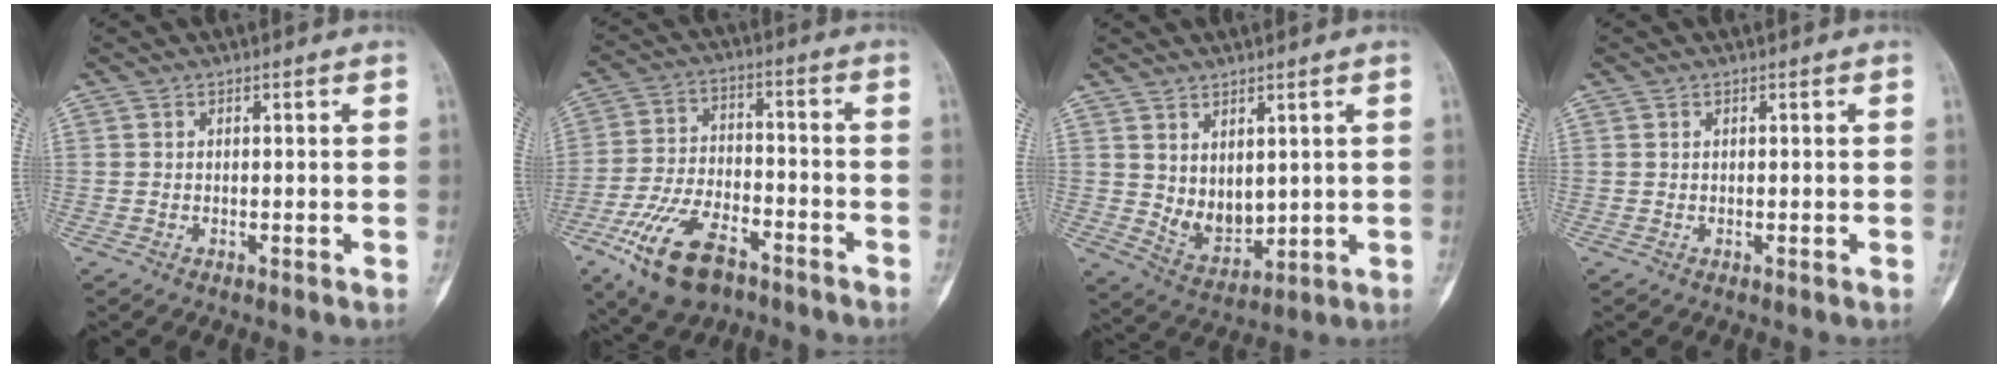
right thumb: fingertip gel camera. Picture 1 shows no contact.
{"total": 14.6, "force": [-8.5, 7.1, 9.5], "torque": [-0.178, 0.038, -0.151]}
{"total": 6.6, "force": [2.0, 4.2, 4.7], "torque": [-0.055, -0.031, 0.057]}
{"total": 0.0}